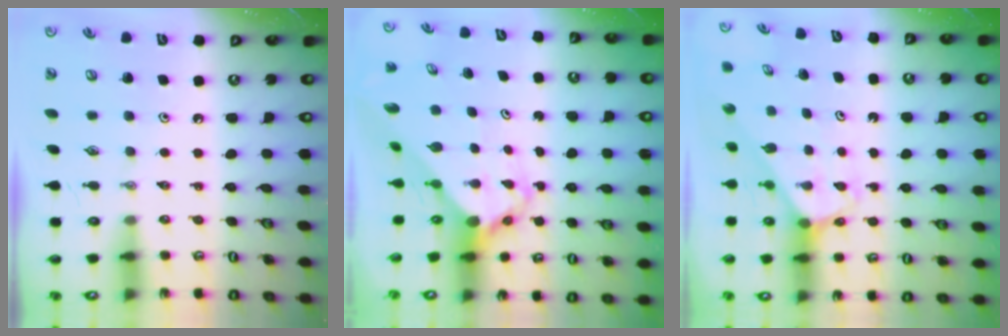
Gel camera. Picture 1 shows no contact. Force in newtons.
{"total": 4.7, "press": 4.7, "slide": 0.4}
{"total": 2.4, "press": 2.4, "slide": 0.2}